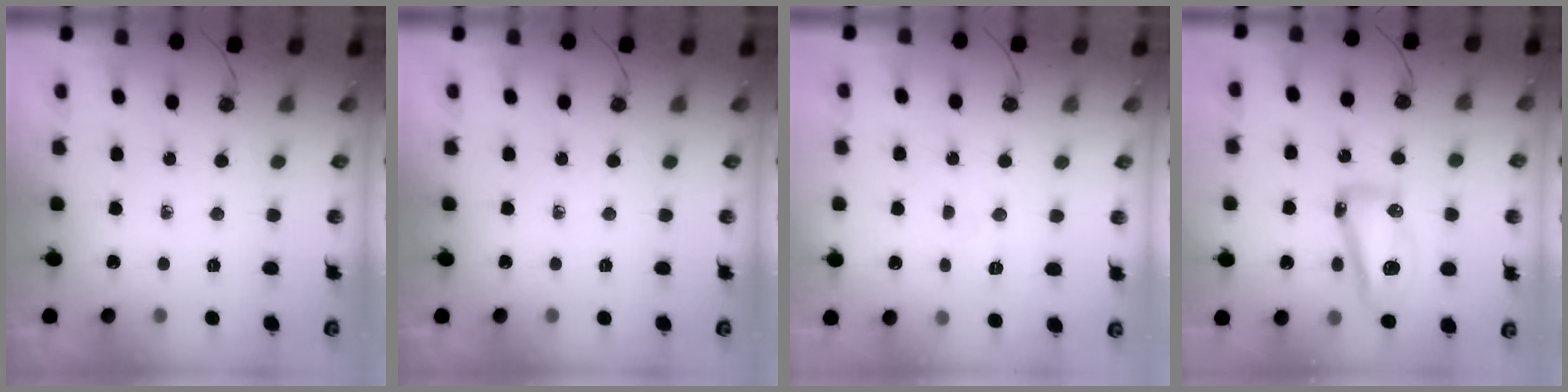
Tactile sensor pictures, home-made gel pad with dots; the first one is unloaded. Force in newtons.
{"total": 0.0}
{"total": 3.9, "press": 3.9, "slide": 0.4}
{"total": 13.0, "press": 12.9, "slide": 1.7}